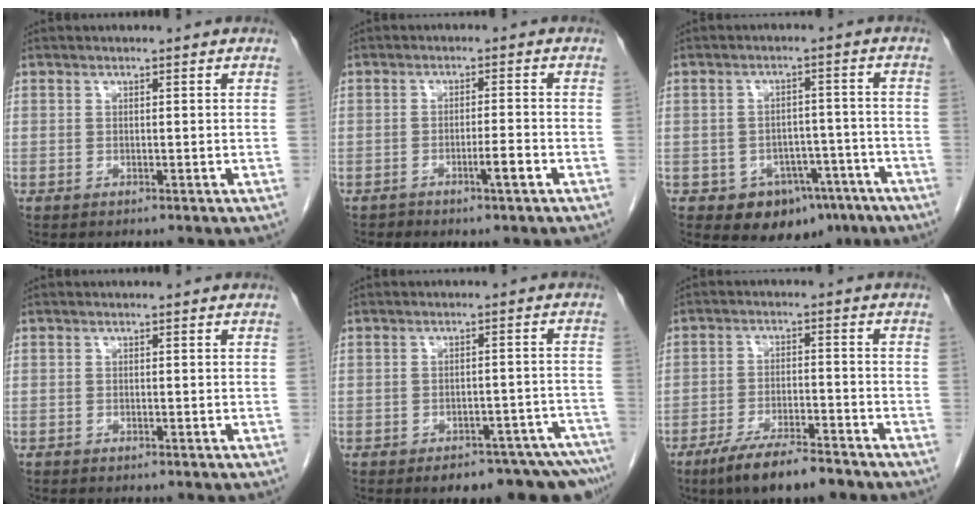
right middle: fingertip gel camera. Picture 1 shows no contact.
{"total": 2.6, "force": [-1.4, -0.1, 2.1], "torque": [-0.036, -0.002, -0.023]}
{"total": 8.9, "force": [-5.2, 6.3, 3.5], "torque": [-0.029, 0.023, -0.063]}
{"total": 0.6, "force": [-0.5, 0.2, 0.1], "torque": [-0.008, 0.000, -0.012]}
{"total": 13.7, "force": [-11.8, 4.6, 5.3], "torque": [-0.013, 0.024, -0.132]}
{"total": 9.1, "force": [-7.0, 1.4, 5.6], "torque": [-0.096, -0.016, -0.121]}